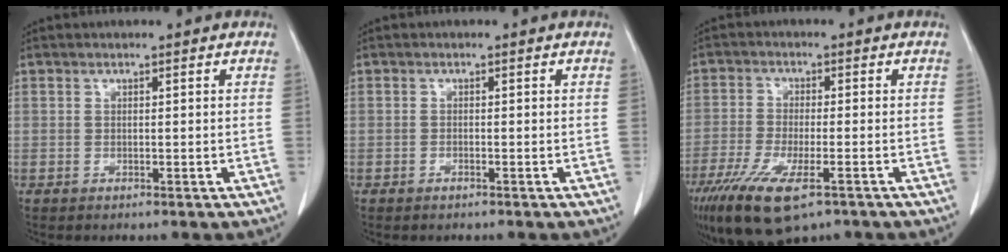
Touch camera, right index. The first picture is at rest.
{"total": 0.6, "force": [-0.5, 0.2, 0.3], "torque": [-0.010, -0.001, -0.007]}
{"total": 12.3, "force": [-7.7, 3.4, 9.0], "torque": [-0.165, -0.029, -0.125]}